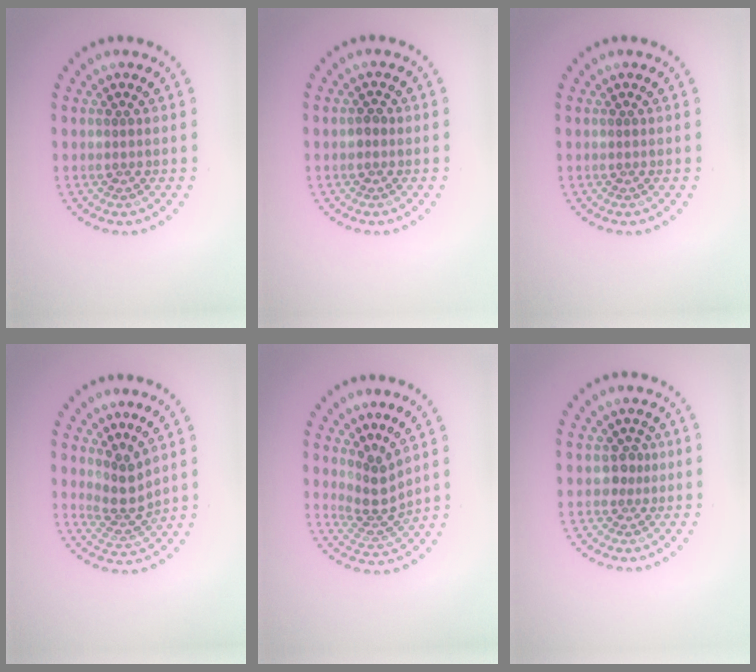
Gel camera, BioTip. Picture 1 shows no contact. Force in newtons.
{"total": 0.7, "press": 0.7, "slide": 0.3}
{"total": 0.0}
{"total": 2.9, "press": 2.1, "slide": 2.0}
{"total": 2.8, "press": 1.9, "slide": 2.1}
{"total": 1.2, "press": 0.9, "slide": 0.8}